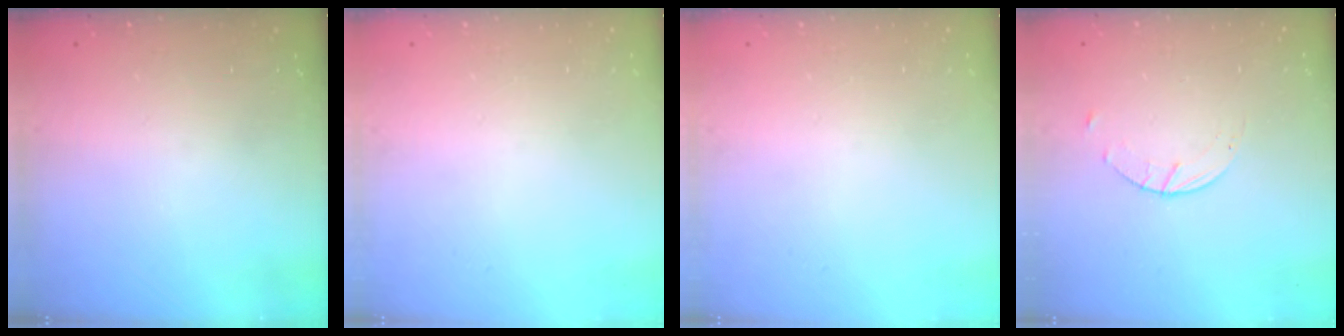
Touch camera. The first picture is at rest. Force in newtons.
{"total": 0.0}
{"total": 0.0}
{"total": 3.0, "press": 3.0, "slide": 0.4}